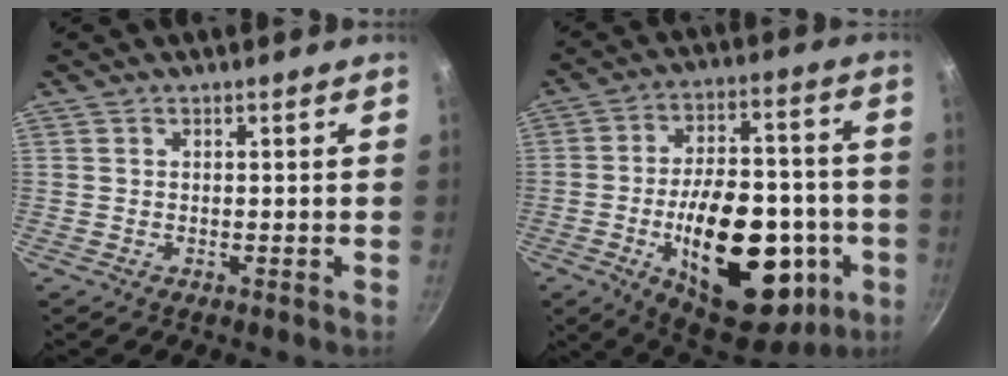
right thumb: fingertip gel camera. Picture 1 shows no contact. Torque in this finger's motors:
{"motor_torque": [-0.17, 1.25, 1.95, -0.82, 0.21]}